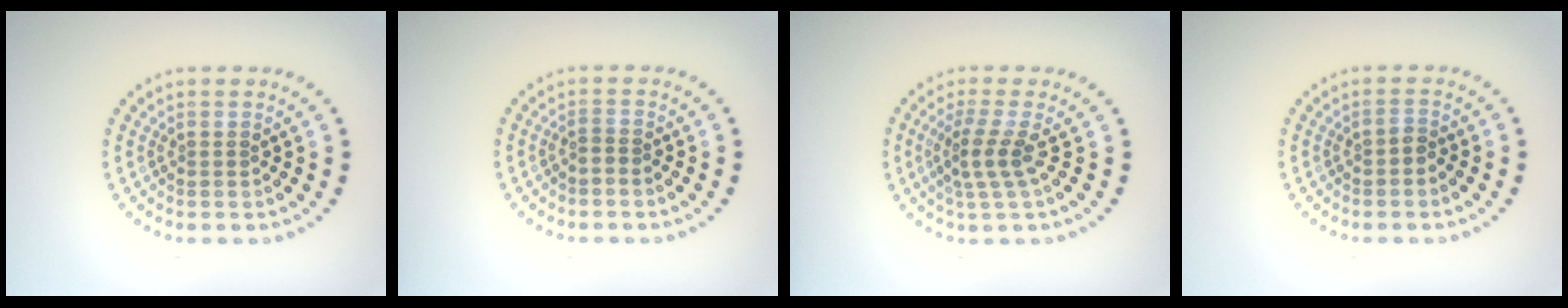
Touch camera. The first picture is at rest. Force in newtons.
{"total": 0.6, "press": 0.3, "slide": 0.5}
{"total": 2.6, "press": 1.9, "slide": 1.7}
{"total": 1.0, "press": 0.8, "slide": 0.6}